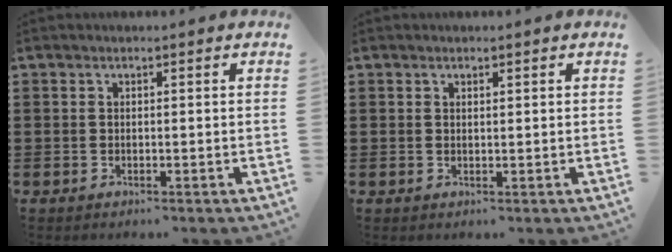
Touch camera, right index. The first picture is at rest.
{"total": 0.7, "force": [0.6, 0.3, 0.2], "torque": [-0.005, 0.002, 0.012]}